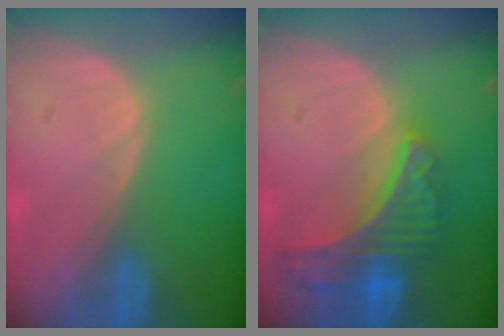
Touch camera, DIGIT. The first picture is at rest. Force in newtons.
{"total": 9.0, "press": 7.9, "slide": 4.4}